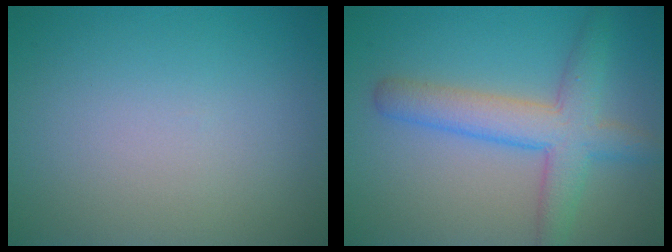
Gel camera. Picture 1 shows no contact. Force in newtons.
{"total": 5.4, "press": 5.4, "slide": 0.1}